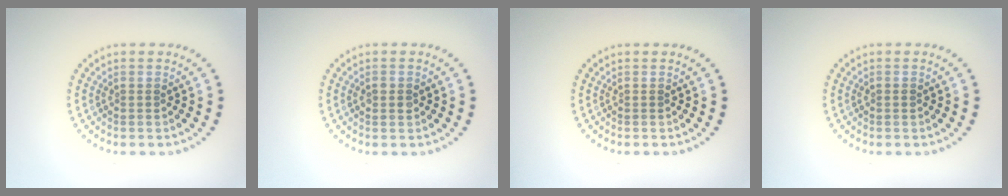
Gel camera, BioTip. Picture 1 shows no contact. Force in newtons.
{"total": 1.4, "press": 1.4, "slide": 0.1}
{"total": 0.0}
{"total": 0.8, "press": 0.7, "slide": 0.1}